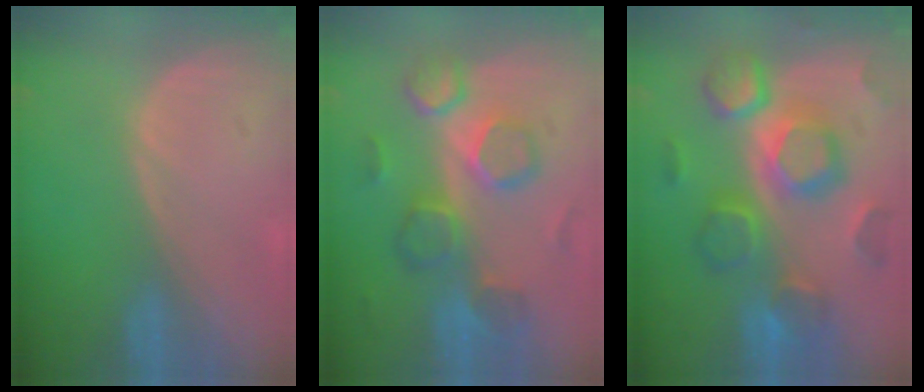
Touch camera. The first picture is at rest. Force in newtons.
{"total": 9.6, "press": 8.8, "slide": 3.7}
{"total": 11.8, "press": 11.7, "slide": 1.0}